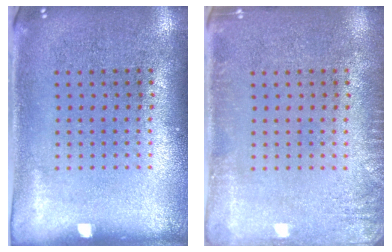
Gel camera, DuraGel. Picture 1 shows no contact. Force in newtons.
{"total": 1.6, "press": 1.6, "slide": 0.2}